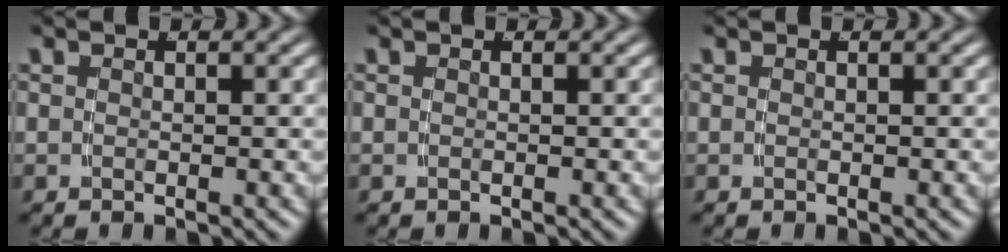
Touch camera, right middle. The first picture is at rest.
{"total": 0.0}
{"total": 0.0}